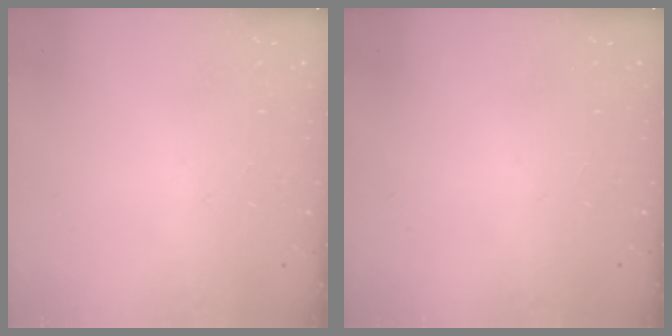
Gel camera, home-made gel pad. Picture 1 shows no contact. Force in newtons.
{"total": 0.0}